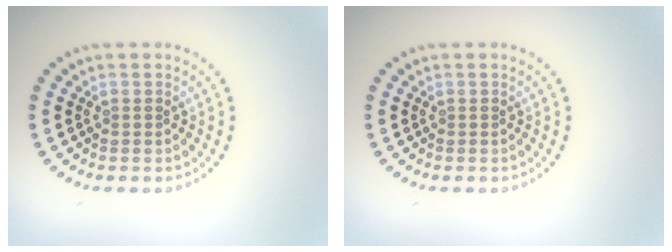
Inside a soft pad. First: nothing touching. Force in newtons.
{"total": 0.0}